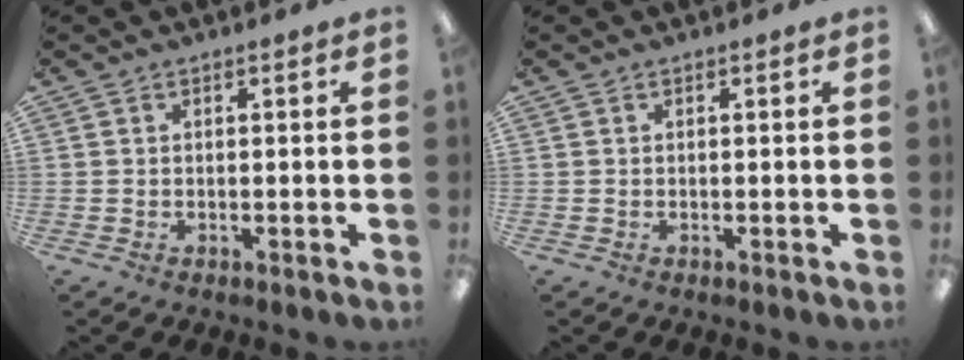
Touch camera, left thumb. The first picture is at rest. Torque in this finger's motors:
{"motor_torque": [0.00, 0.00, 0.13, -0.13, 0.00]}